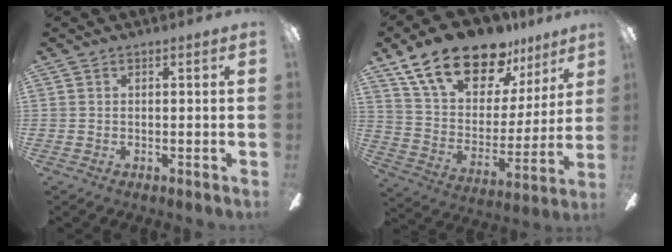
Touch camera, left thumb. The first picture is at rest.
{"total": 21.4, "force": [15.7, 9.9, 10.7], "torque": [-0.194, -0.100, 0.282]}